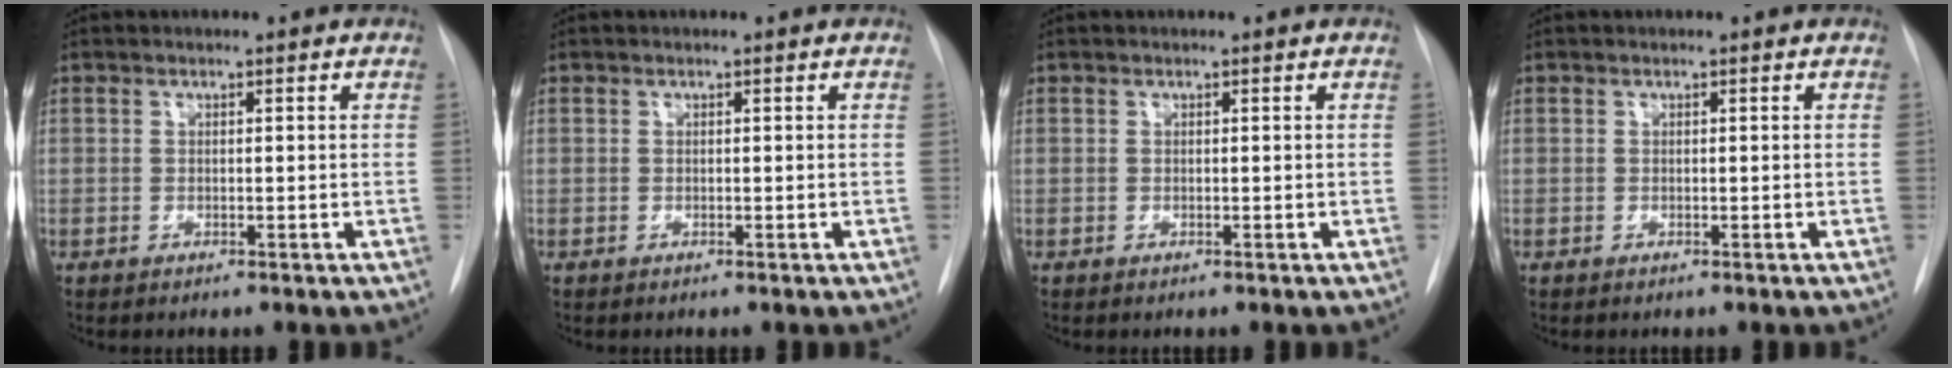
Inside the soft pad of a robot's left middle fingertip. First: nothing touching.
{"total": 0.0}
{"total": 0.0}
{"total": 0.0}